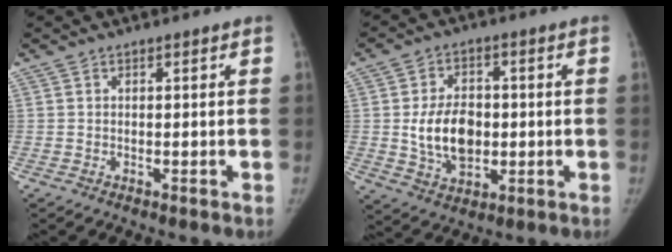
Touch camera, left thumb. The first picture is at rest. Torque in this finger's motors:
{"motor_torque": [1.27, 1.34, 0.61, -0.35, 0.16]}